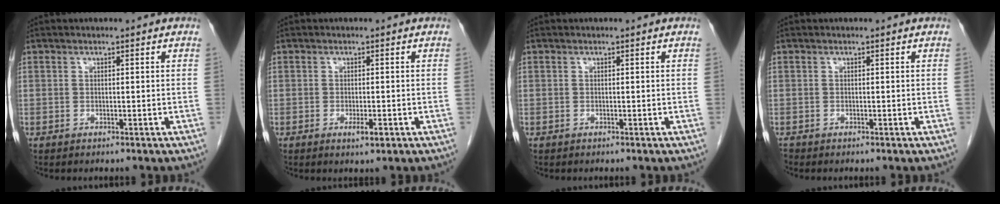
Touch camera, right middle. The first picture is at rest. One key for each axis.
{"total": 1.9, "fx": -0.8, "fy": 0.5, "fz": 1.7, "tx": -0.027, "ty": -0.003, "tz": -0.011}
{"total": 0.0}
{"total": 0.0}